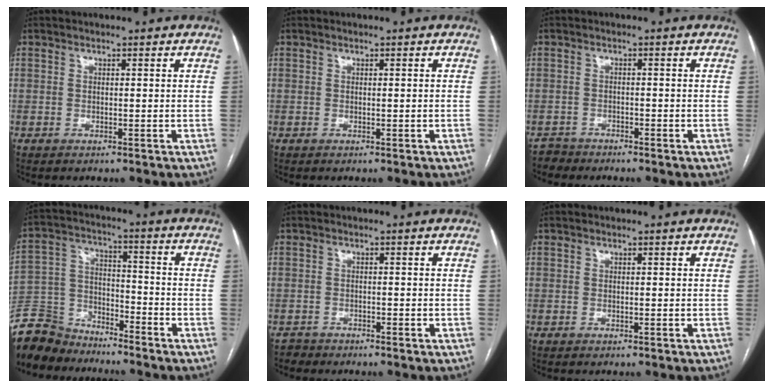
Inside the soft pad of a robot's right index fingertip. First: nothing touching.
{"total": 0.0}
{"total": 2.0, "force": [-1.7, 0.4, -0.9], "torque": [0.017, -0.004, -0.033]}
{"total": 10.3, "force": [-9.6, 3.6, 0.7], "torque": [-0.024, 0.015, -0.191]}
{"total": 1.3, "force": [-1.1, 0.3, -0.6], "torque": [0.009, -0.003, -0.022]}
{"total": 0.0}